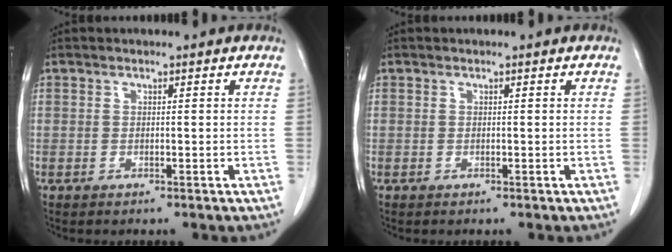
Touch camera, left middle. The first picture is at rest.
{"total": 0.0}